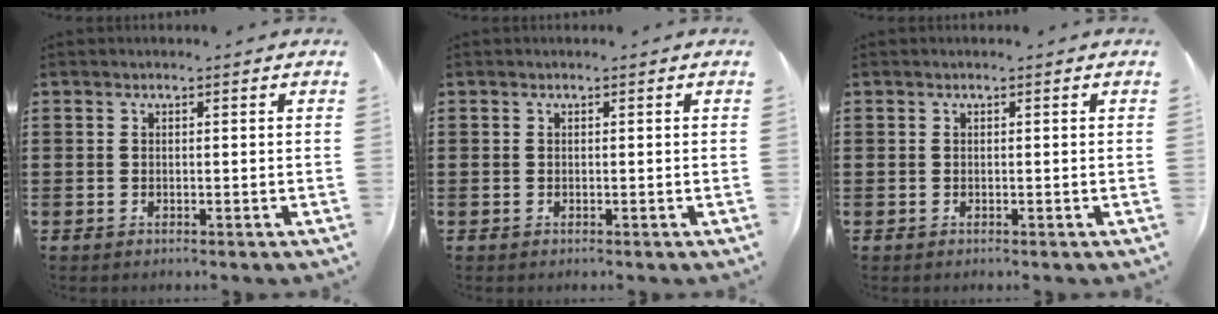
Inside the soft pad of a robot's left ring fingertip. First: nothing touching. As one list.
[{"total": 0.0}, {"total": 0.0}]